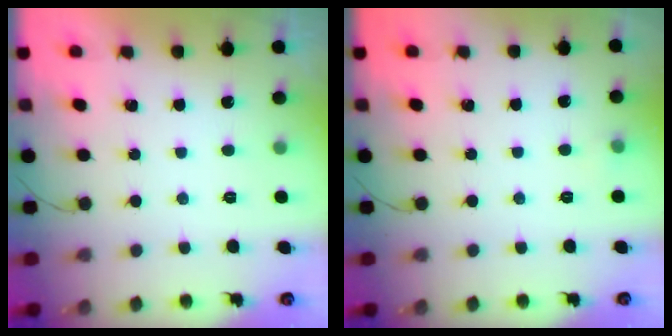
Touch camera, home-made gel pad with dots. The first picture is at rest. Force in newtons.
{"total": 3.2, "press": 2.6, "slide": 1.8}